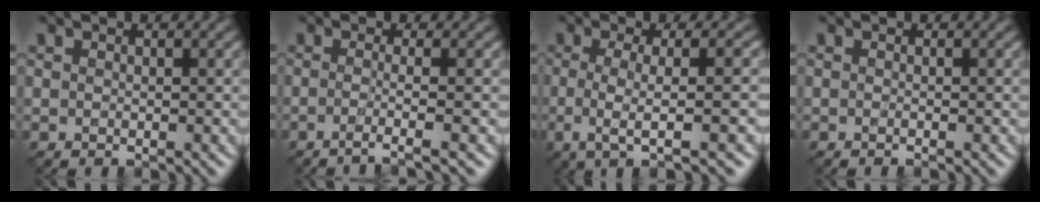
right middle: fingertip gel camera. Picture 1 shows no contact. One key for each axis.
{"total": 3.0, "fx": -1.1, "fy": 0.7, "fz": 2.7, "tx": -0.033, "ty": -0.007, "tz": -0.036}
{"total": 6.0, "fx": -1.0, "fy": 1.5, "fz": 5.7, "tx": -0.092, "ty": -0.008, "tz": -0.023}
{"total": 0.8, "fx": -0.2, "fy": 0.3, "fz": 0.8, "tx": -0.008, "ty": -0.009, "tz": -0.010}